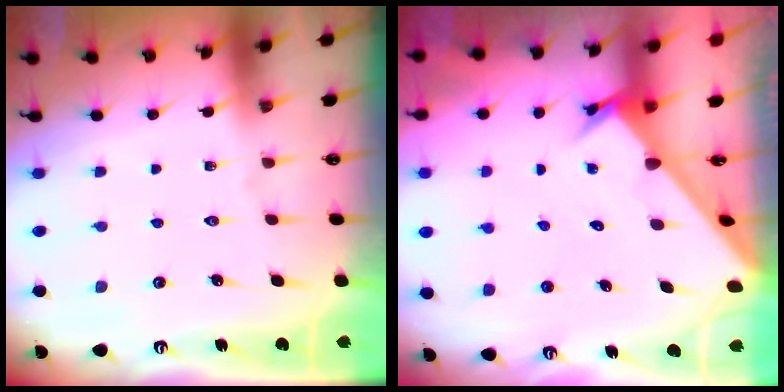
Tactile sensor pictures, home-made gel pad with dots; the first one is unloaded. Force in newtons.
{"total": 2.6, "press": 2.6, "slide": 0.3}